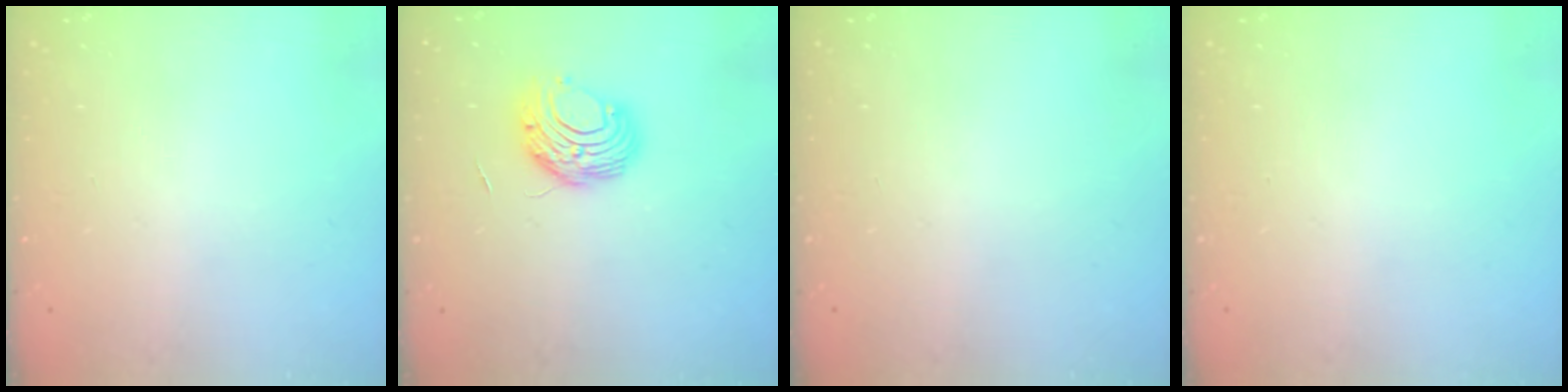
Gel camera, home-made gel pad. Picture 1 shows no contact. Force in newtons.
{"total": 9.7, "press": 9.7, "slide": 0.9}
{"total": 0.0}
{"total": 0.0}